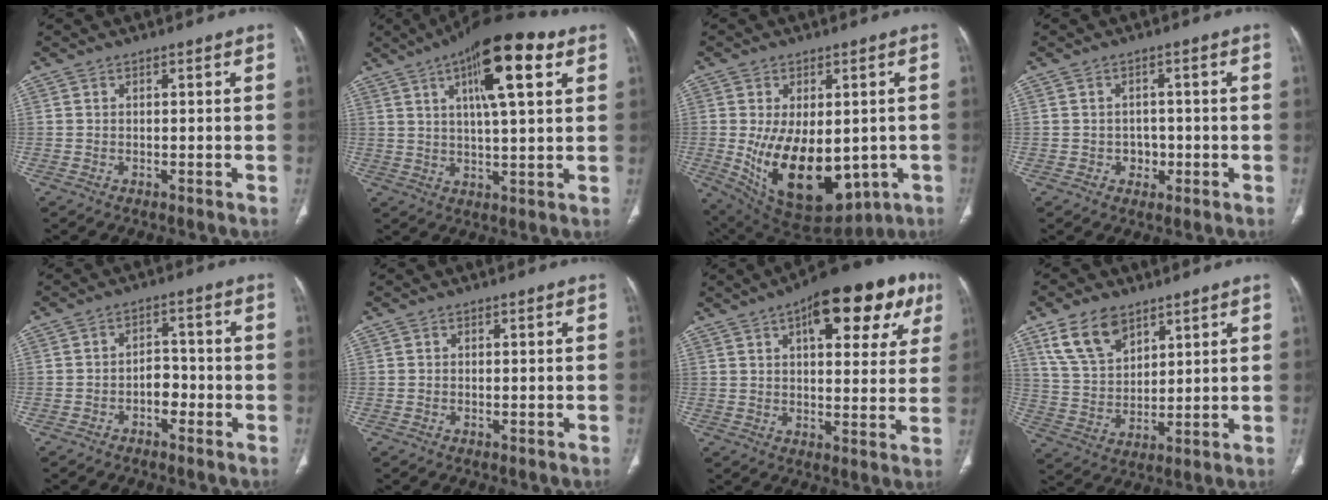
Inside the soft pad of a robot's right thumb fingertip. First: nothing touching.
{"total": 16.8, "force": [7.4, 4.8, 14.3], "torque": [-0.205, -0.009, 0.115]}
{"total": 19.6, "force": [-3.4, 11.4, 15.6], "torque": [-0.244, -0.020, -0.015]}
{"total": 3.0, "force": [-0.9, 2.6, 1.2], "torque": [0.005, 0.007, -0.012]}
{"total": 4.0, "force": [-1.8, 2.8, 2.3], "torque": [-0.012, 0.022, -0.035]}
{"total": 0.0}
{"total": 20.8, "force": [9.6, 8.6, 16.3], "torque": [-0.190, -0.003, 0.126]}
{"total": 10.8, "force": [6.7, 6.3, 5.6], "torque": [-0.090, -0.028, 0.140]}